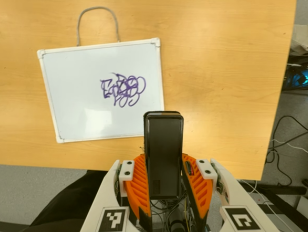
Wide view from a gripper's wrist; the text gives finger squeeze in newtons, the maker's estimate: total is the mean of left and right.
{"total": 4.0, "left": 2.6, "right": 5.5}